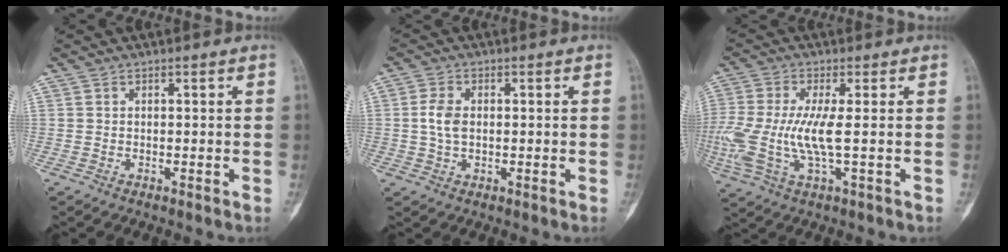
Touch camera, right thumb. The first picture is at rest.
{"total": 4.1, "force": [0.2, 2.6, 3.2], "torque": [-0.067, 0.005, 0.000]}
{"total": 11.7, "force": [-0.6, 3.4, 11.2], "torque": [-0.285, -0.004, -0.012]}